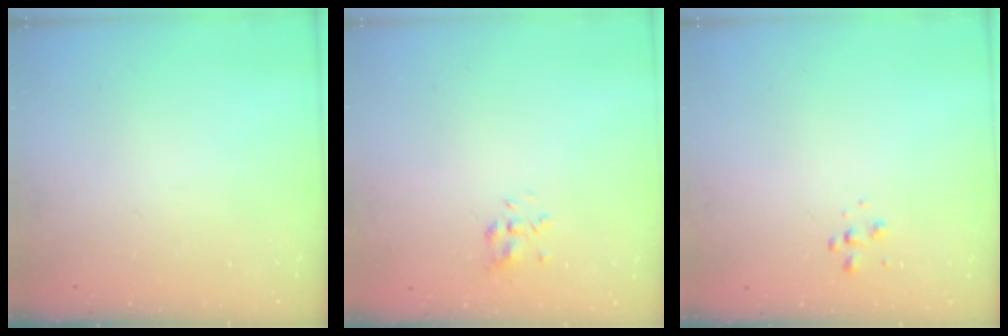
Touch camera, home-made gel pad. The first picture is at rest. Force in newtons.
{"total": 3.3, "press": 3.1, "slide": 1.1}
{"total": 0.5, "press": 0.5, "slide": 0.0}